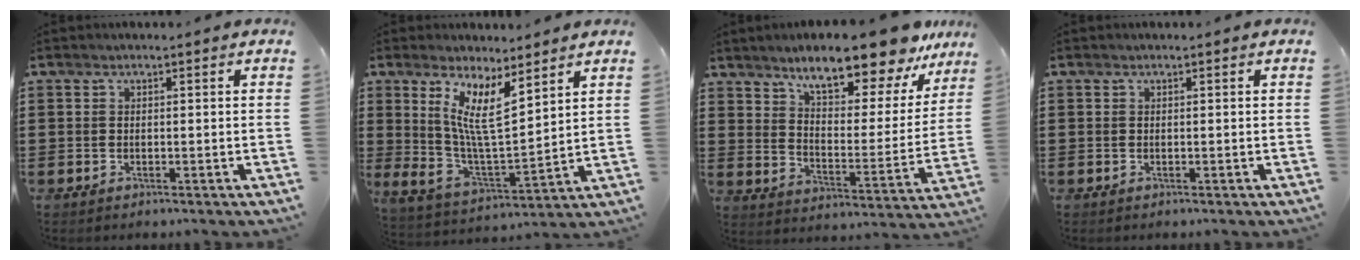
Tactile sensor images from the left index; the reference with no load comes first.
{"total": 10.2, "force": [5.2, 3.1, 8.2], "torque": [-0.171, -0.031, 0.092]}
{"total": 12.1, "force": [10.4, 1.9, 5.9], "torque": [-0.109, -0.064, 0.179]}
{"total": 0.0}